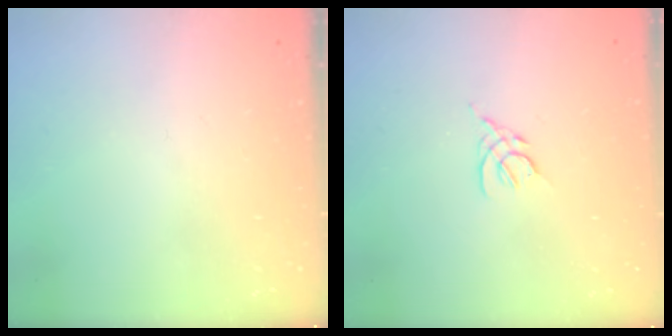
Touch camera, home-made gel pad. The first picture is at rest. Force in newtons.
{"total": 2.4, "press": 2.3, "slide": 0.6}